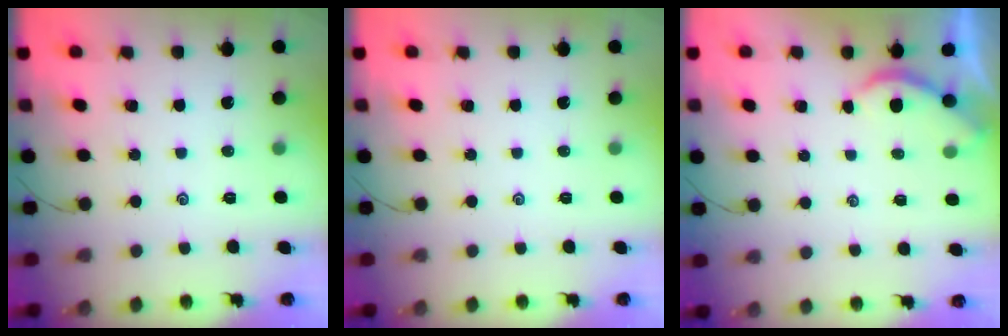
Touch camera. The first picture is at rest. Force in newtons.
{"total": 0.0}
{"total": 2.0, "press": 2.0, "slide": 0.1}